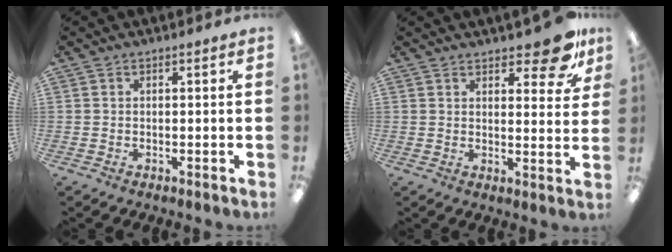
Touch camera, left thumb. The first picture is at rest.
{"total": 10.2, "force": [7.6, 3.3, 6.0], "torque": [-0.061, -0.051, 0.127]}